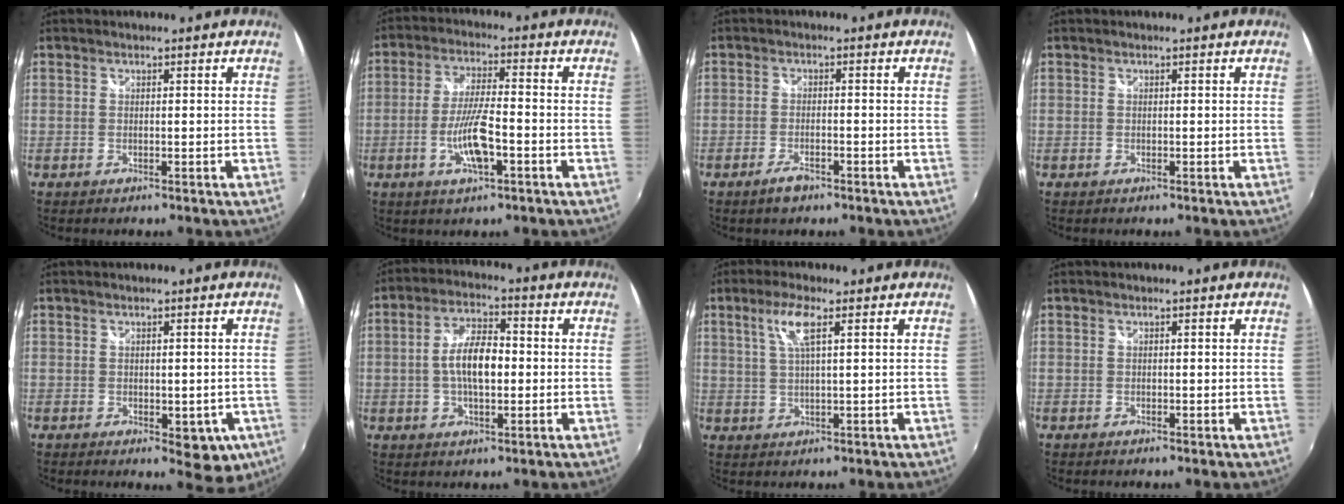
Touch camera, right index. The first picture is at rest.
{"total": 8.7, "force": [-3.2, 1.9, 7.9], "torque": [-0.155, -0.005, -0.059]}
{"total": 3.2, "force": [-2.3, 1.2, 2.0], "torque": [-0.046, -0.004, -0.043]}
{"total": 0.0}
{"total": 6.6, "force": [-2.5, 3.6, 4.9], "torque": [-0.060, -0.011, -0.025]}
{"total": 8.7, "force": [-0.6, 3.9, 7.8], "torque": [-0.146, 0.011, -0.010]}
{"total": 5.3, "force": [2.2, 0.6, 4.8], "torque": [-0.096, 0.003, 0.043]}
{"total": 0.0}